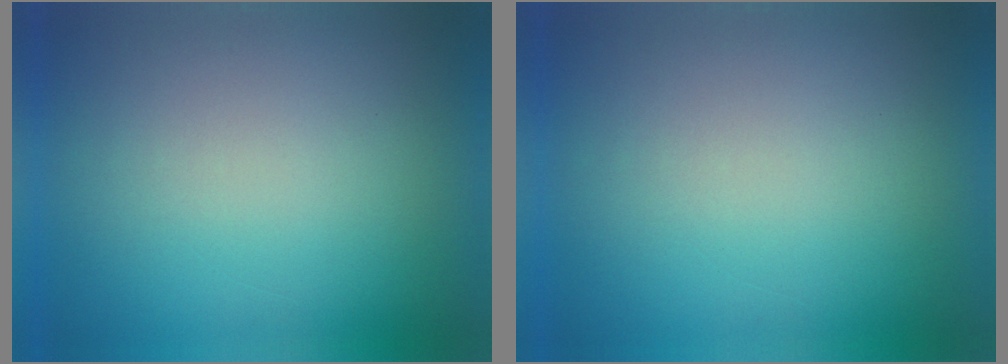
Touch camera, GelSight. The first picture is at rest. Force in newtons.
{"total": 0.0}